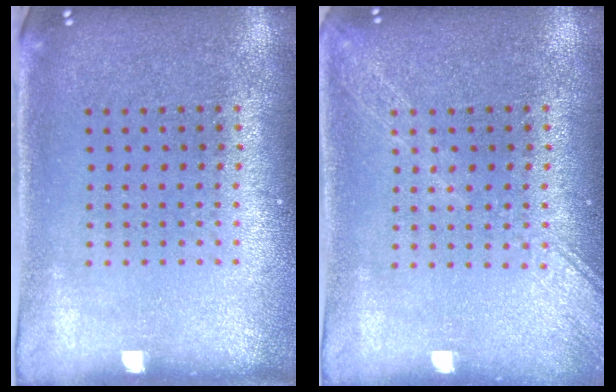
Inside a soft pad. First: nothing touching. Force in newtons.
{"total": 2.6, "press": 2.6, "slide": 0.3}